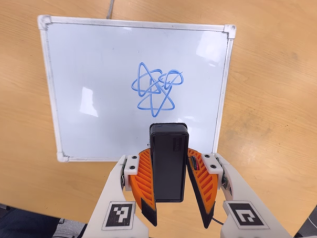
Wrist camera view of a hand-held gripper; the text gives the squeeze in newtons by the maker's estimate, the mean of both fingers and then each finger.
{"total": 6.2, "left": 5.3, "right": 7.0}